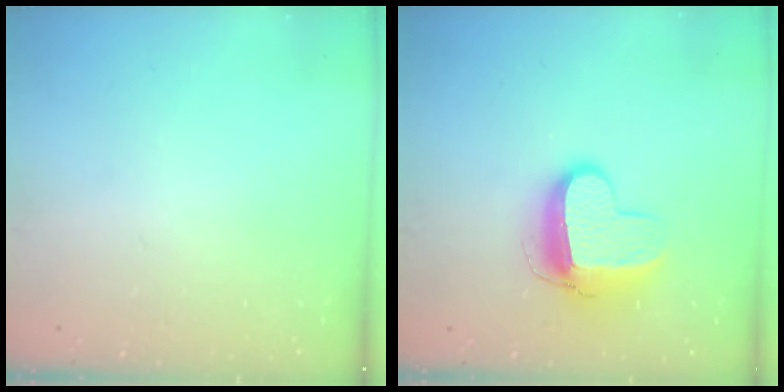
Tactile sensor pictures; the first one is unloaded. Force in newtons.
{"total": 11.6, "press": 11.5, "slide": 1.3}